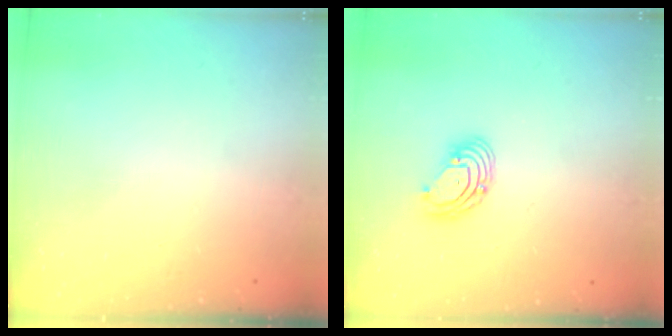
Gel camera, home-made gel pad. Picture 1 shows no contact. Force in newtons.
{"total": 5.6, "press": 5.6, "slide": 0.5}